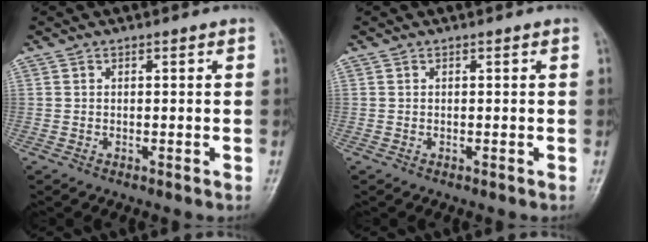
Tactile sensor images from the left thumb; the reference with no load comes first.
{"total": 0.0}